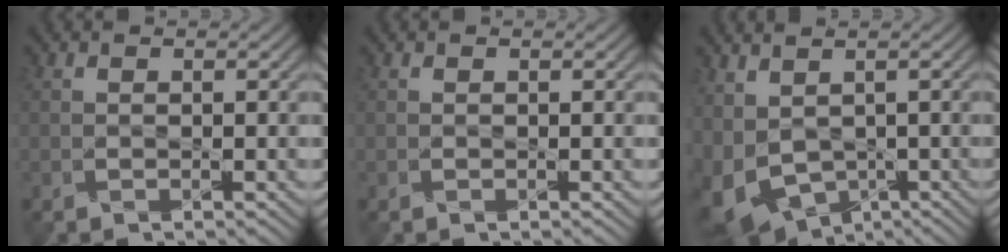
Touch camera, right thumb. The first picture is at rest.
{"total": 0.0}
{"total": 9.2, "force": [-1.3, 5.9, 7.0], "torque": [-0.184, -0.033, -0.006]}